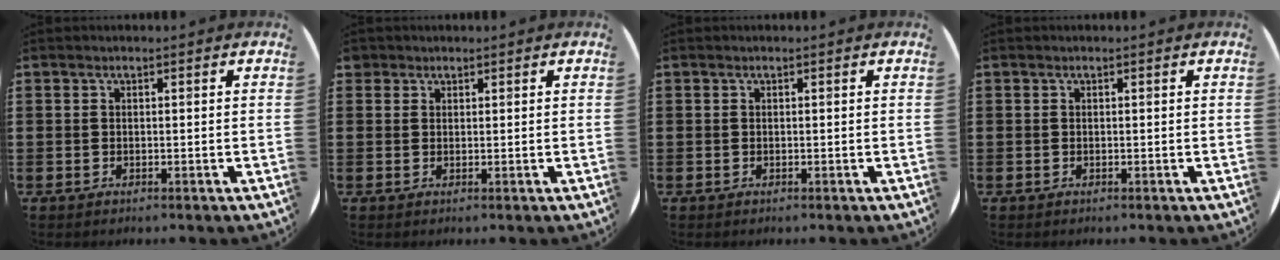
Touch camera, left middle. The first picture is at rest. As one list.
[{"total": 1.1, "force": [0.9, 0.5, 0.0], "torque": [-0.001, 0.003, 0.019]}, {"total": 0.0}, {"total": 0.0}]